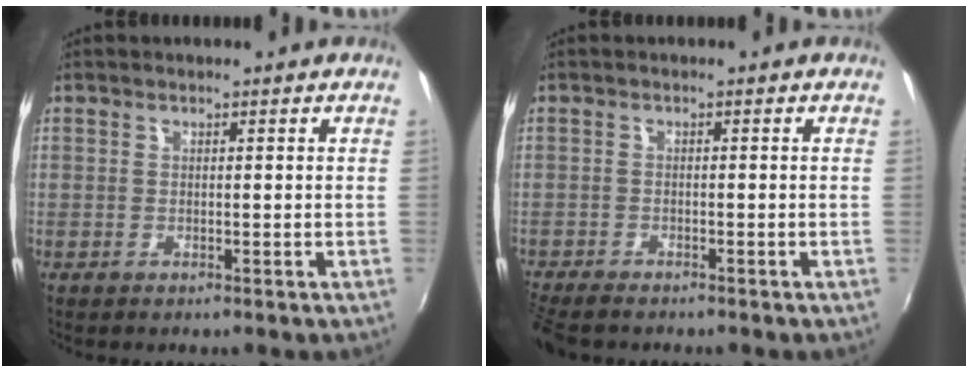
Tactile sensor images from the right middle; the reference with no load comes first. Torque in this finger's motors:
{"motor_torque": [1.04, -1.10, 0.50, 0.15]}